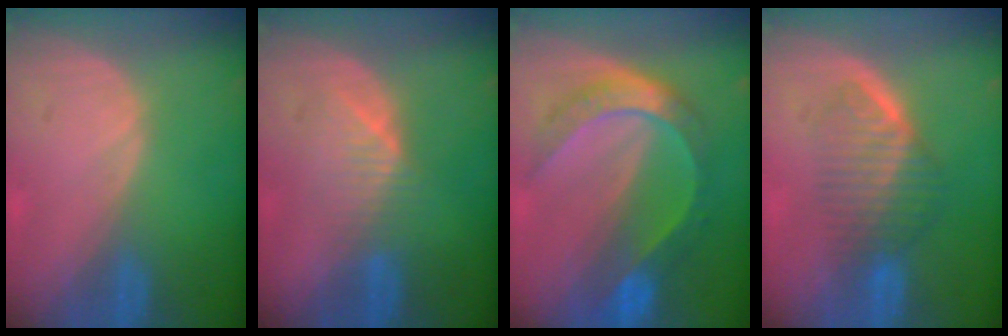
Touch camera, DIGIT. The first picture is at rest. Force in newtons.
{"total": 4.1, "press": 4.0, "slide": 0.9}
{"total": 8.3, "press": 8.2, "slide": 0.8}
{"total": 6.5, "press": 5.9, "slide": 2.9}